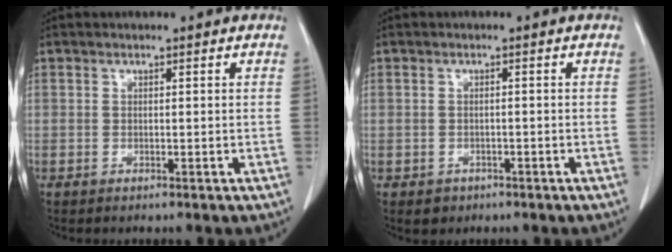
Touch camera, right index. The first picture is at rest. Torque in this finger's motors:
{"motor_torque": [-0.33, -0.25, -0.27, -0.11]}